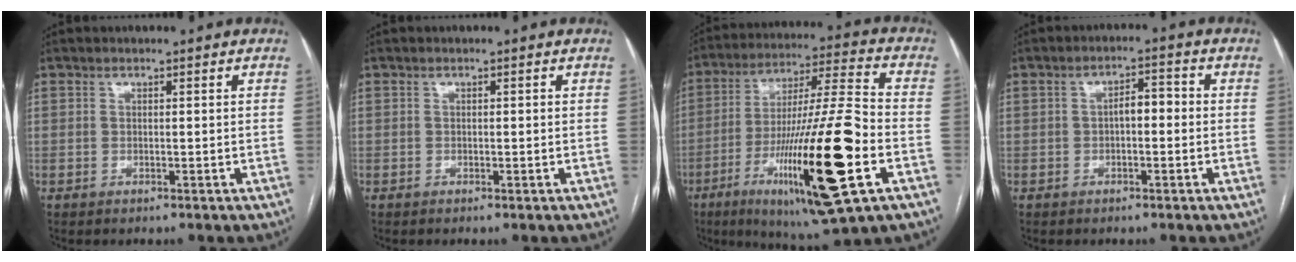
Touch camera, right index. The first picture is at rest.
{"total": 0.0}
{"total": 24.0, "force": [-8.3, 1.4, 22.5], "torque": [-0.392, -0.035, -0.141]}
{"total": 3.4, "force": [-0.3, 1.5, 3.0], "torque": [-0.048, 0.018, -0.005]}